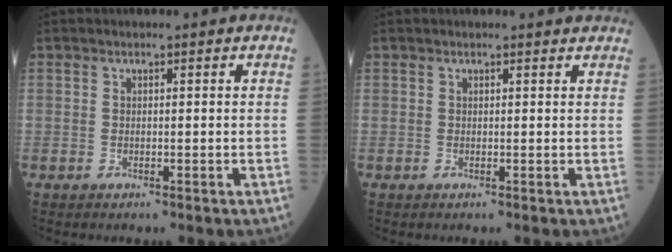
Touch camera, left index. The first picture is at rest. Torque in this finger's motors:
{"motor_torque": [1.06, -1.07, 0.08, 0.02]}